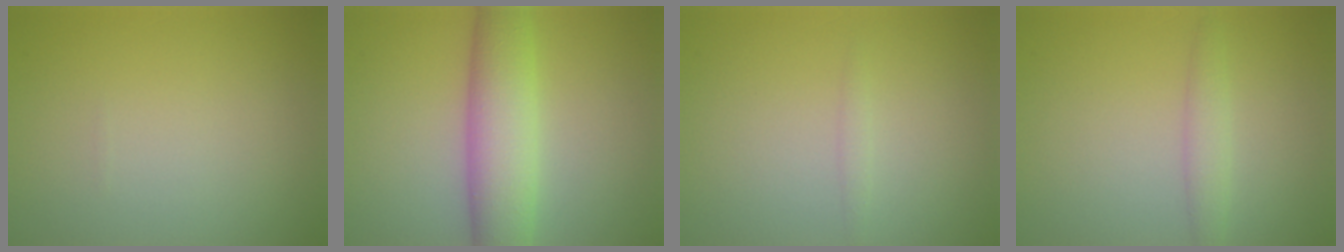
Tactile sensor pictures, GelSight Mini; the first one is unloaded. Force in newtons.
{"total": 6.5, "press": 6.5, "slide": 0.2}
{"total": 0.7, "press": 0.7, "slide": 0.0}
{"total": 1.7, "press": 1.6, "slide": 0.2}